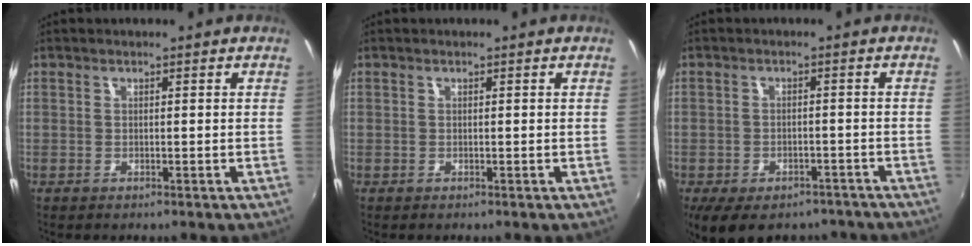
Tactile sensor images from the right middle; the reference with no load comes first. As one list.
[{"total": 0.0}, {"total": 13.7, "force": [-9.7, 7.4, 6.4], "torque": [-0.136, -0.014, -0.128]}]